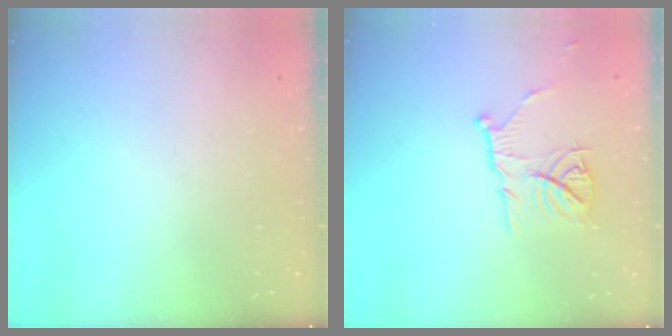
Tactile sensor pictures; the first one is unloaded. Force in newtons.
{"total": 10.3, "press": 10.3, "slide": 0.6}